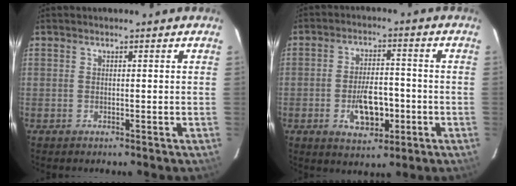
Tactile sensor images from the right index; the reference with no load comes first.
{"total": 8.8, "force": [-2.8, 4.7, 7.0], "torque": [-0.135, 0.003, -0.033]}